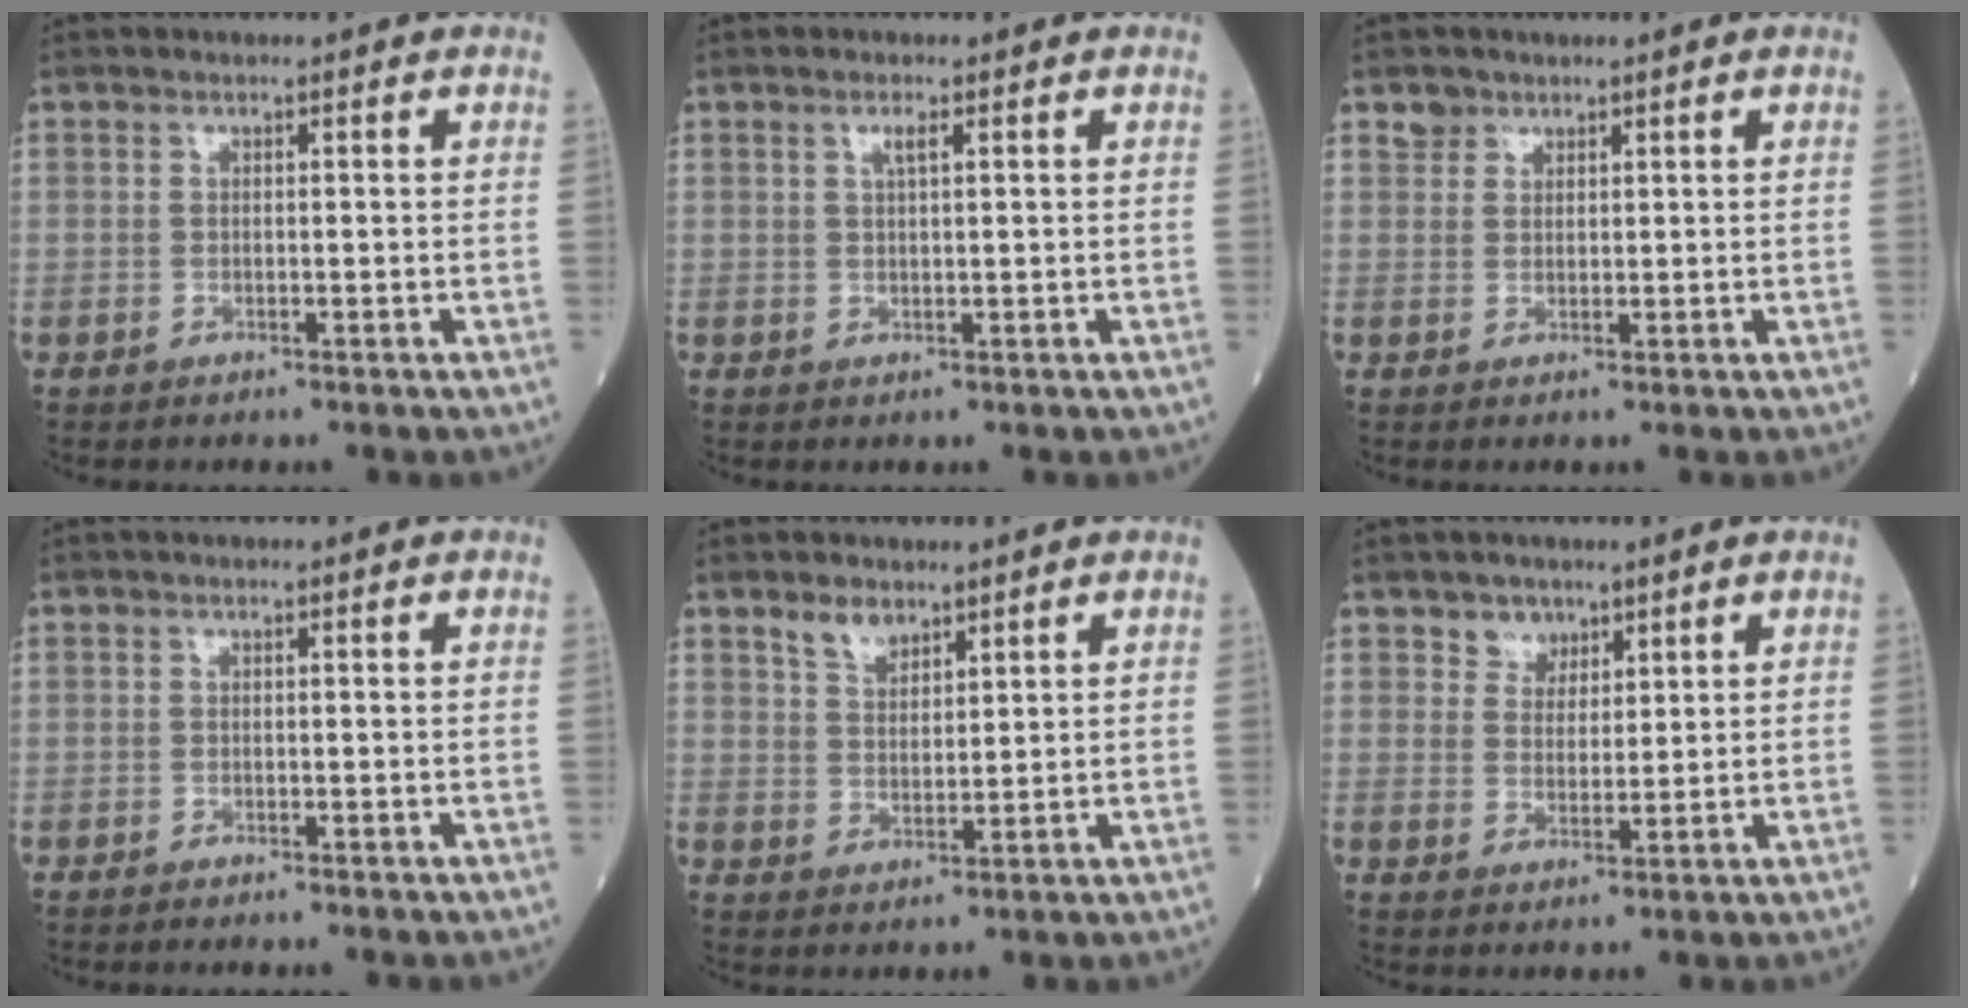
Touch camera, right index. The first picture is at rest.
{"total": 1.5, "force": [0.7, 0.1, 1.3], "torque": [-0.028, 0.000, 0.013]}
{"total": 1.6, "force": [1.1, 1.1, -0.1], "torque": [0.009, 0.005, 0.014]}
{"total": 0.8, "force": [-0.8, 0.0, 0.2], "torque": [-0.006, -0.001, -0.013]}
{"total": 3.8, "force": [2.9, 1.8, 1.7], "torque": [-0.034, 0.000, 0.060]}
{"total": 3.5, "force": [2.4, 2.4, 0.5], "torque": [-0.003, 0.000, 0.040]}